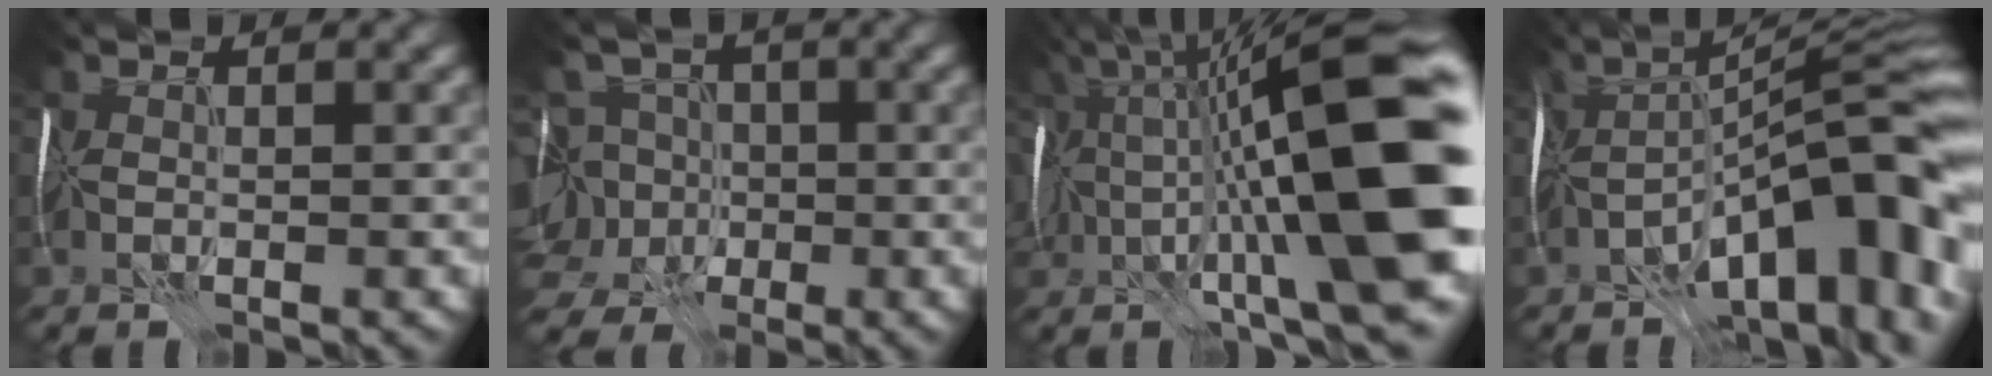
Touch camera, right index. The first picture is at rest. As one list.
[{"total": 10.7, "force": [-0.7, 9.6, 4.8], "torque": [-0.091, 0.026, -0.048]}, {"total": 19.2, "force": [1.0, 5.2, 18.5], "torque": [-0.271, 0.037, 0.032]}, {"total": 14.3, "force": [-5.9, 4.6, 12.2], "torque": [-0.163, 0.019, -0.101]}]